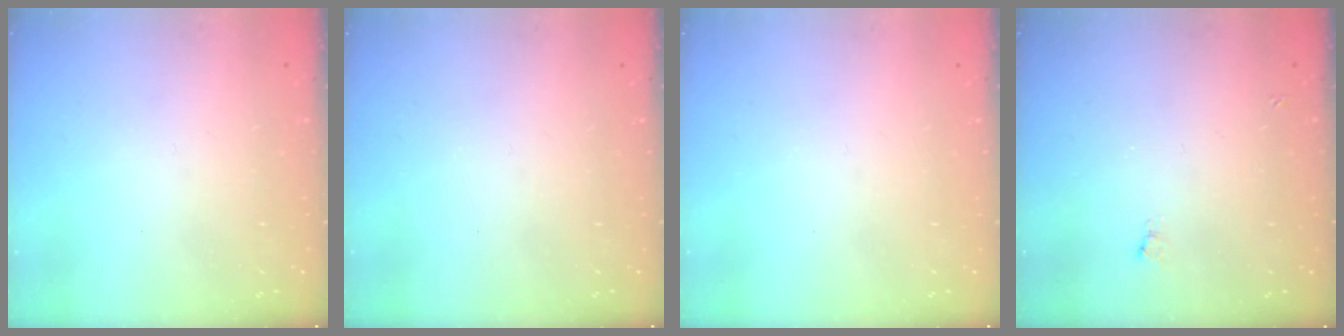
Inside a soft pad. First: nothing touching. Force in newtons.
{"total": 0.0}
{"total": 0.0}
{"total": 2.6, "press": 2.6, "slide": 0.5}